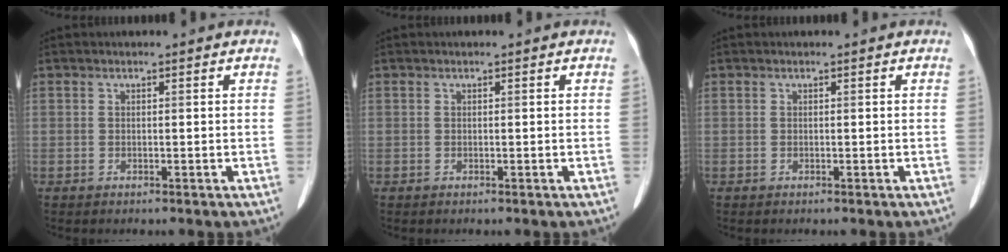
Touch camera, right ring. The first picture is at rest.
{"total": 0.0}
{"total": 0.0}